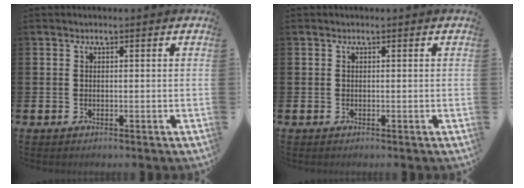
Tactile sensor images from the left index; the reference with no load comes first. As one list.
[{"total": 0.0}]